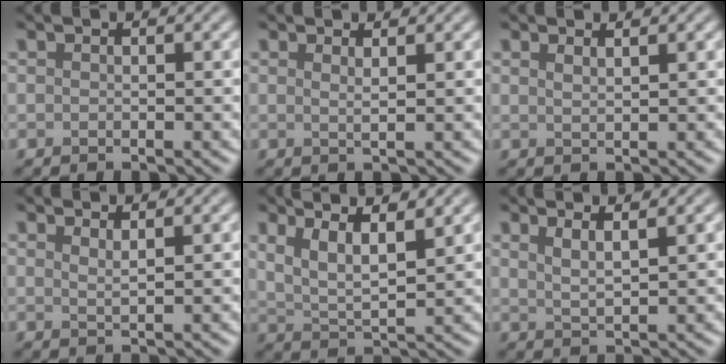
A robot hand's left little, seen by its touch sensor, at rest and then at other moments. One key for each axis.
{"total": 1.2, "fx": 0.7, "fy": 0.3, "fz": 0.9, "tx": -0.006, "ty": -0.001, "tz": 0.009}
{"total": 1.3, "fx": 1.0, "fy": 0.4, "fz": 0.8, "tx": -0.005, "ty": 0.003, "tz": 0.010}
{"total": 1.3, "fx": 1.0, "fy": 0.3, "fz": 0.8, "tx": -0.007, "ty": 0.000, "tz": 0.014}
{"total": 5.4, "fx": 3.2, "fy": 1.6, "fz": 4.1, "tx": -0.074, "ty": 0.011, "tz": 0.048}
{"total": 3.0, "fx": 2.1, "fy": 0.8, "fz": 1.9, "tx": -0.019, "ty": 0.010, "tz": 0.021}